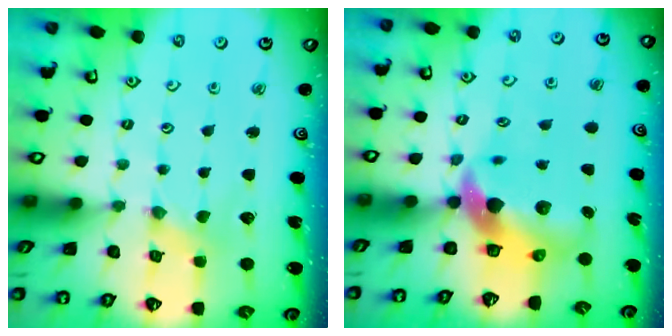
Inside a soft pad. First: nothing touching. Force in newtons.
{"total": 9.5, "press": 9.4, "slide": 1.5}